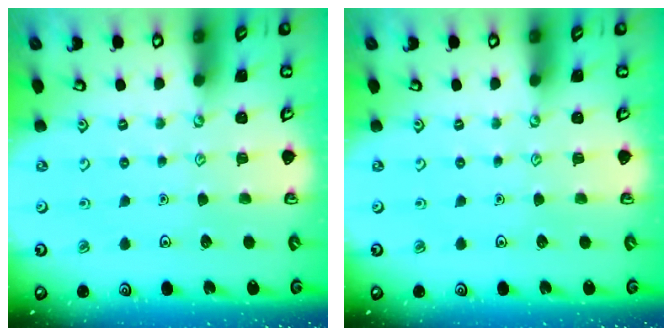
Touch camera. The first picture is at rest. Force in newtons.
{"total": 0.0}